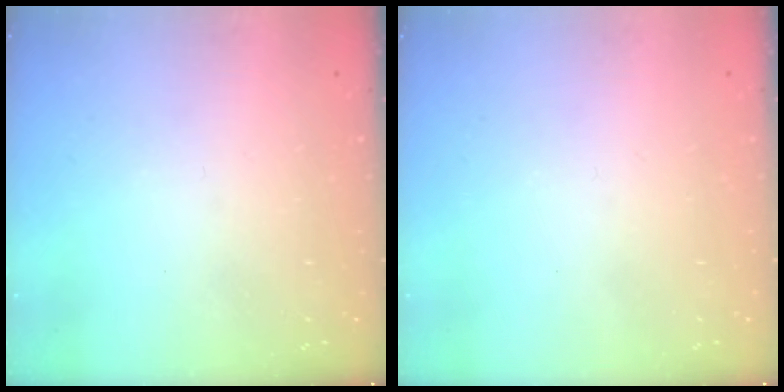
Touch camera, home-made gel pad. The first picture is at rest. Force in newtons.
{"total": 1.7, "press": 1.6, "slide": 0.1}